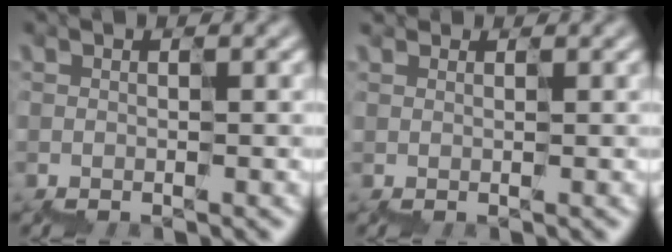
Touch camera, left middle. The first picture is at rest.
{"total": 1.0, "force": [0.9, 0.4, -0.1], "torque": [0.005, 0.010, 0.008]}